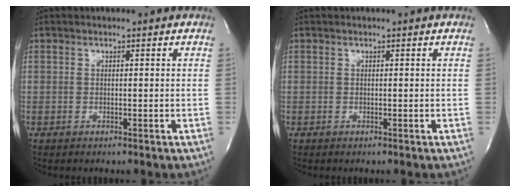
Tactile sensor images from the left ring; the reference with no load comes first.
{"total": 0.0}